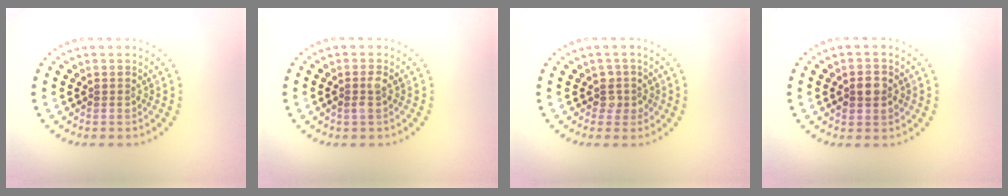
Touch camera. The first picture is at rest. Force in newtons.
{"total": 1.1, "press": 1.1, "slide": 0.2}
{"total": 1.7, "press": 1.4, "slide": 1.0}
{"total": 2.5, "press": 2.5, "slide": 0.2}